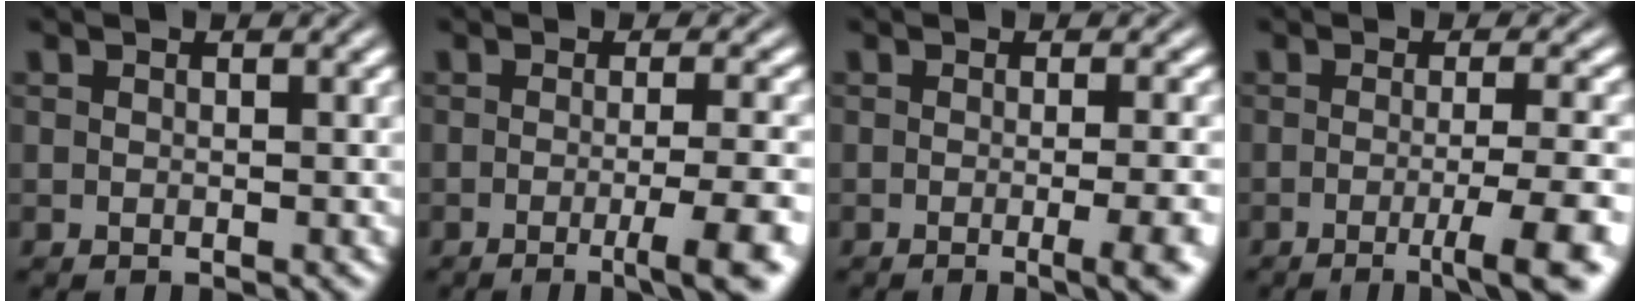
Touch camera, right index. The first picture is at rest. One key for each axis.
{"total": 4.6, "fx": -2.3, "fy": -0.2, "fz": 4.0, "tx": -0.046, "ty": -0.005, "tz": -0.035}
{"total": 3.8, "fx": -1.8, "fy": 0.0, "fz": 3.3, "tx": -0.034, "ty": -0.004, "tz": -0.027}
{"total": 5.2, "fx": -2.5, "fy": -0.2, "fz": 4.5, "tx": -0.053, "ty": -0.008, "tz": -0.038}